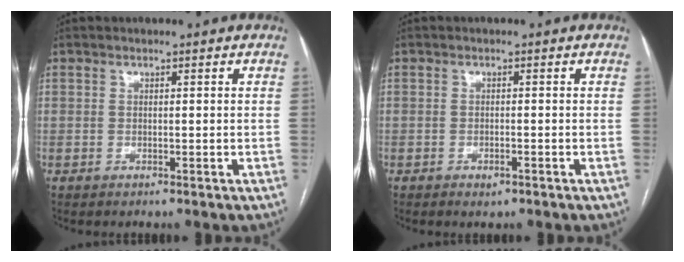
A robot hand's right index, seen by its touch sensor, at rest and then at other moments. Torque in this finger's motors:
{"motor_torque": [0.33, 0.06, 0.08, 0.02]}